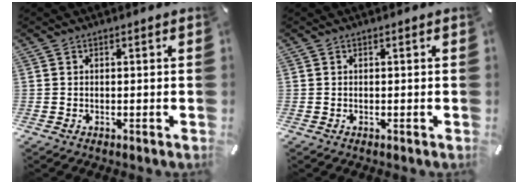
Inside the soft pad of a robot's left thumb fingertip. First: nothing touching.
{"total": 0.0}